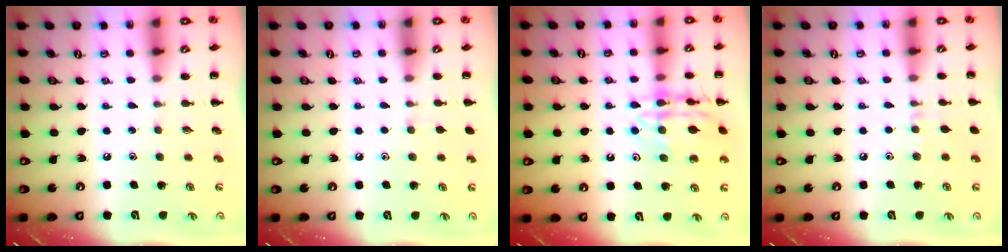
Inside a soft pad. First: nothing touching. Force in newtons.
{"total": 3.3, "press": 3.0, "slide": 1.5}
{"total": 14.8, "press": 14.7, "slide": 1.4}
{"total": 5.7, "press": 5.4, "slide": 2.0}